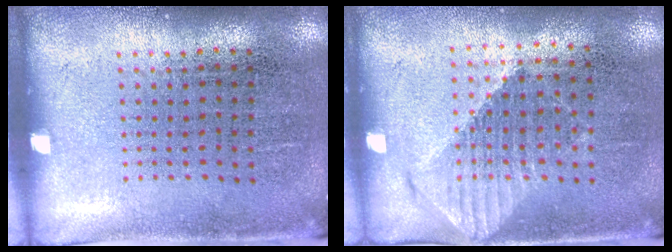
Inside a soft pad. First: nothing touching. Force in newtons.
{"total": 1.2, "press": 1.1, "slide": 0.5}